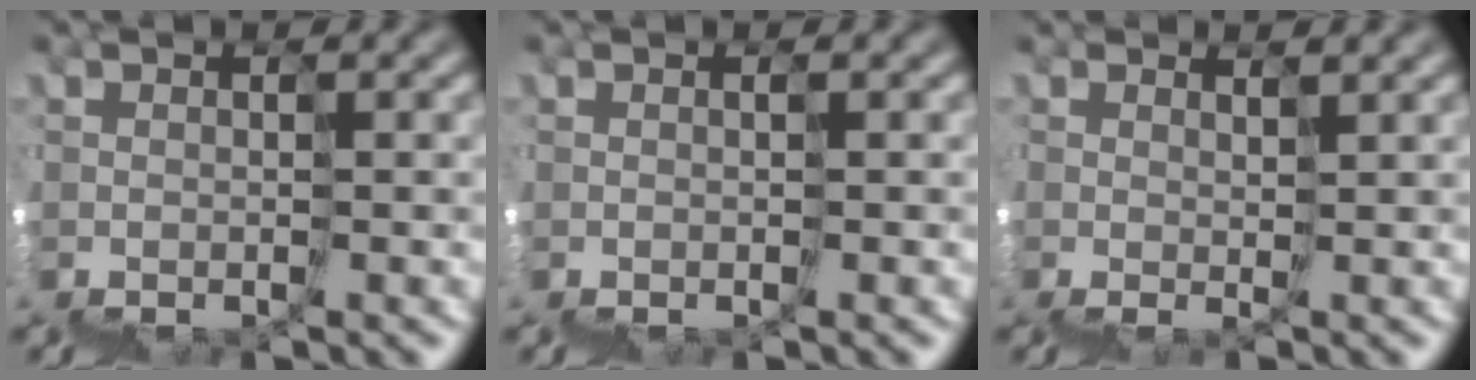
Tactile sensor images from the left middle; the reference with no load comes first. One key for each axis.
{"total": 0.0}
{"total": 2.3, "fx": 1.5, "fy": 0.5, "fz": 1.6, "tx": 0.002, "ty": 0.008, "tz": 0.033}